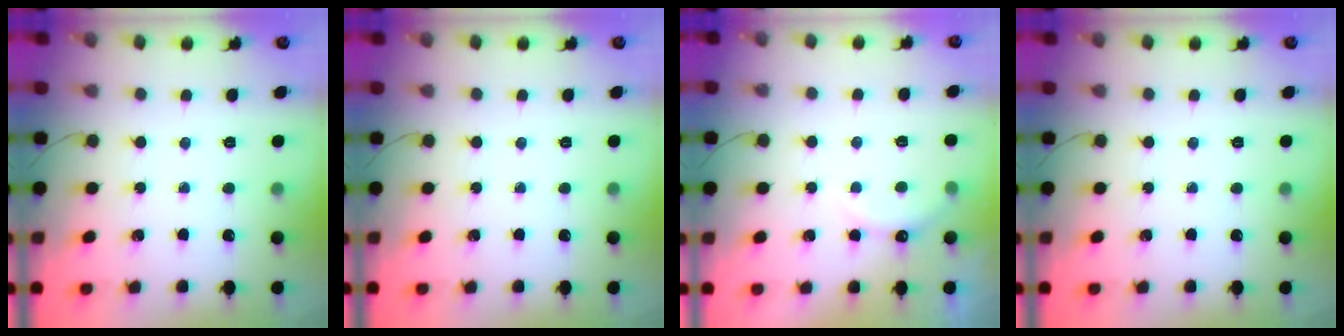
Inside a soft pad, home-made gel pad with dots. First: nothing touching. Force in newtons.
{"total": 0.0}
{"total": 6.5, "press": 6.4, "slide": 1.3}
{"total": 0.0}